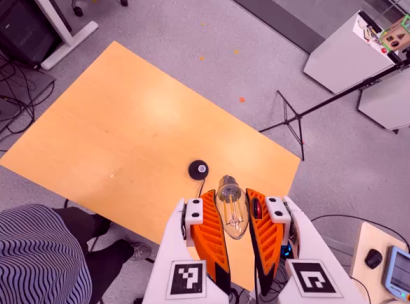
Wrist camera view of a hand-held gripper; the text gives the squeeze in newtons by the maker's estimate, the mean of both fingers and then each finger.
{"total": 21.9, "left": 27.2, "right": 16.7}